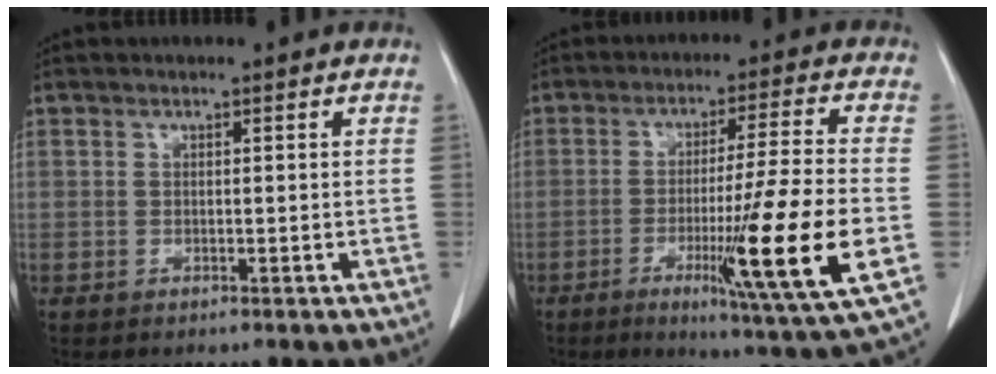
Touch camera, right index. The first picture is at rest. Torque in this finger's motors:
{"motor_torque": [2.14, 0.00, 1.04, 0.21]}